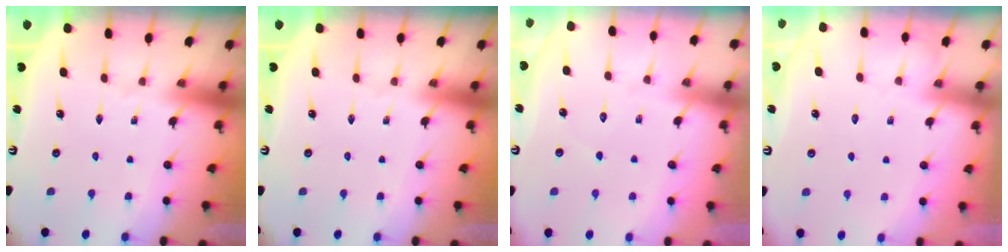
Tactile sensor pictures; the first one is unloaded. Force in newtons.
{"total": 0.0}
{"total": 3.9, "press": 3.9, "slide": 0.4}
{"total": 2.9, "press": 2.8, "slide": 0.4}